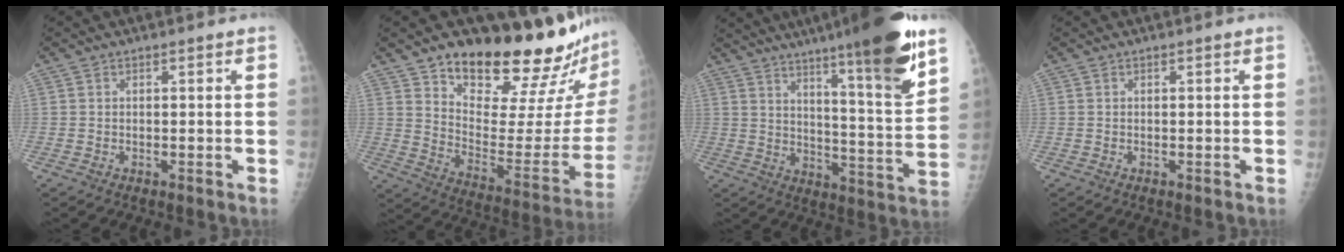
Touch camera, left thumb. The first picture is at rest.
{"total": 25.5, "force": [20.4, 7.1, 13.7], "torque": [-0.155, -0.141, 0.289]}
{"total": 21.3, "force": [14.0, 1.9, 15.9], "torque": [-0.215, -0.066, 0.210]}
{"total": 0.0}